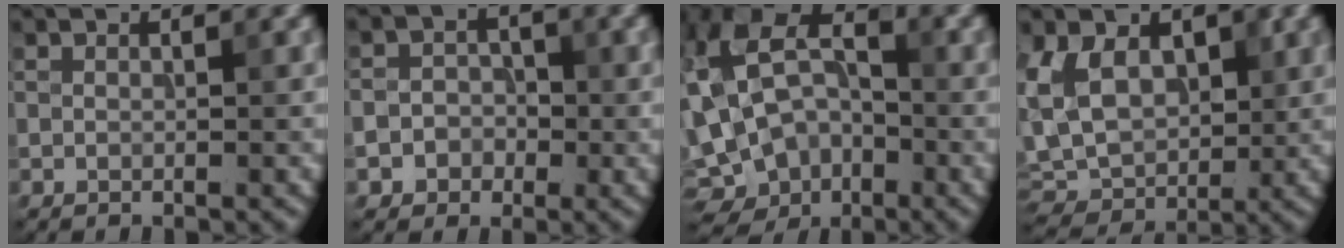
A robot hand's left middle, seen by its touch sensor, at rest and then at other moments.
{"total": 3.1, "force": [-1.2, 2.8, 0.8], "torque": [0.018, 0.009, -0.034]}
{"total": 13.1, "force": [-2.0, 10.0, 8.3], "torque": [-0.192, 0.010, -0.021]}
{"total": 6.9, "force": [1.5, 5.2, 4.3], "torque": [-0.099, -0.005, 0.022]}